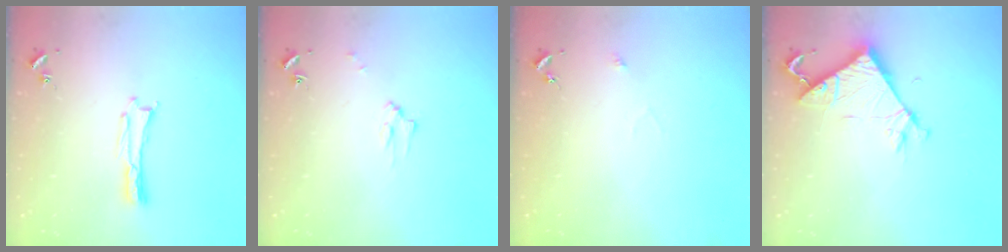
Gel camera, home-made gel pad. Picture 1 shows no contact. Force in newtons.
{"total": 2.2, "press": 2.2, "slide": 0.2}
{"total": 2.5, "press": 2.5, "slide": 0.2}
{"total": 7.2, "press": 7.1, "slide": 0.4}